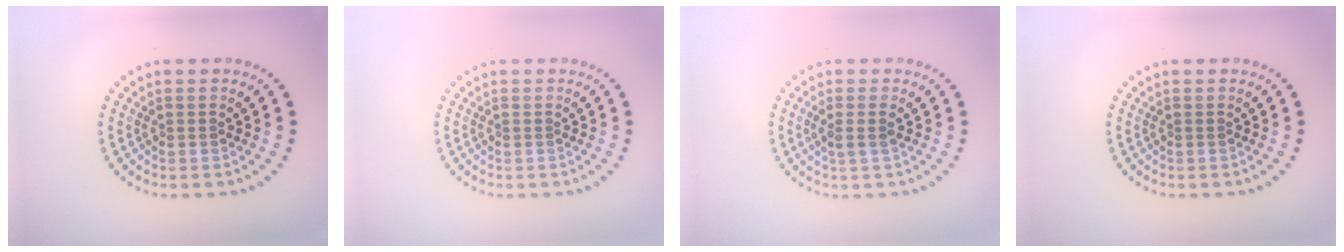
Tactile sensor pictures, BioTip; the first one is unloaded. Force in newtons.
{"total": 0.0}
{"total": 1.4, "press": 1.1, "slide": 0.8}
{"total": 0.0}